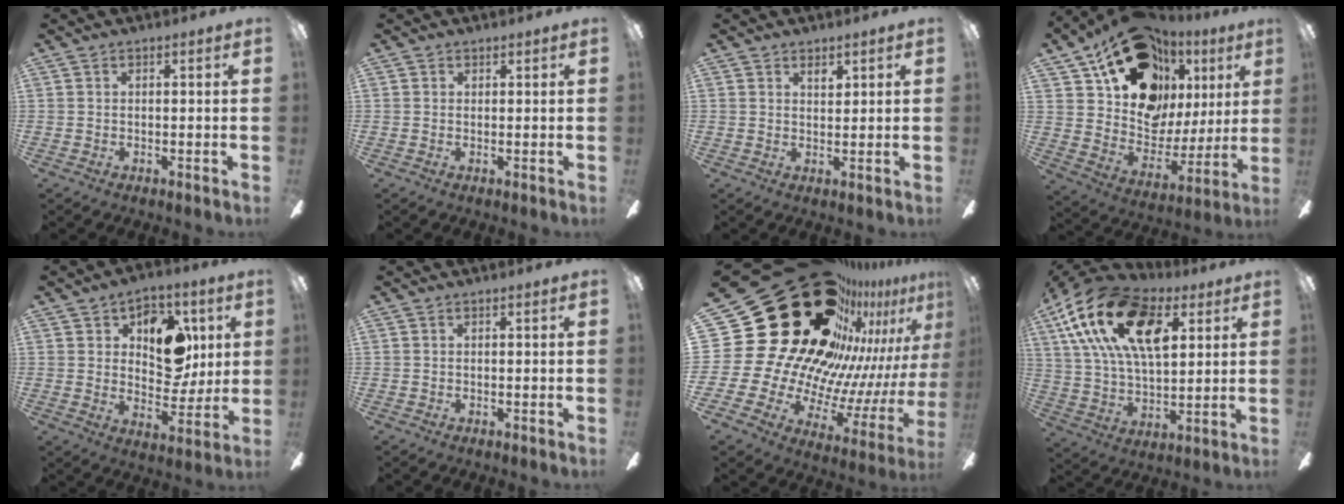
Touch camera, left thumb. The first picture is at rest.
{"total": 0.6, "force": [0.3, 0.5, 0.0], "torque": [0.008, 0.000, 0.004]}
{"total": 2.6, "force": [1.8, 1.3, 1.4], "torque": [-0.014, -0.004, 0.028]}
{"total": 19.8, "force": [12.2, 13.1, 8.6], "torque": [-0.146, -0.071, 0.231]}
{"total": 13.2, "force": [4.4, 9.4, 8.1], "torque": [-0.100, -0.012, 0.078]}
{"total": 0.0}
{"total": 41.1, "force": [21.7, 23.8, 25.7], "torque": [-0.384, -0.224, 0.472]}
{"total": 23.8, "force": [10.4, 12.7, 17.2], "torque": [-0.327, -0.026, 0.179]}